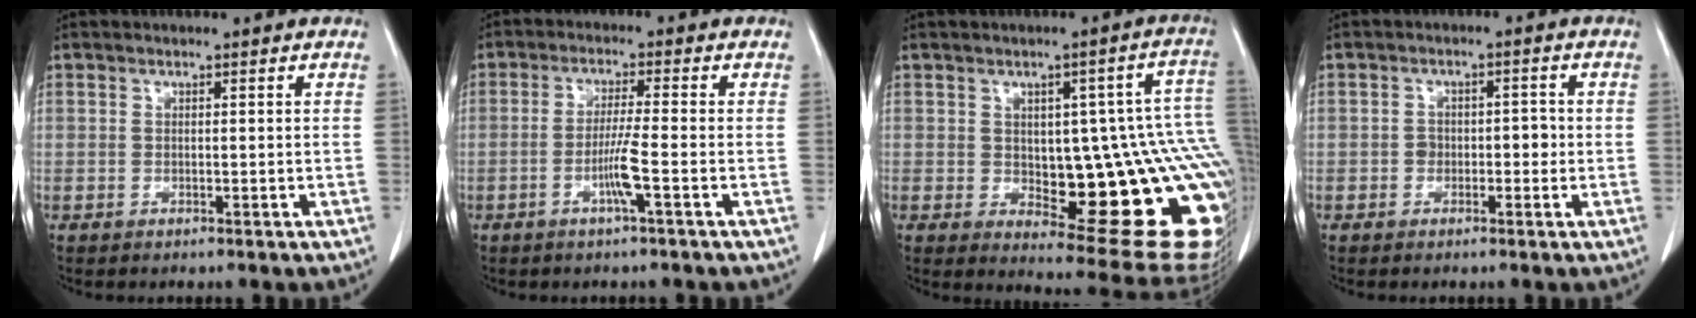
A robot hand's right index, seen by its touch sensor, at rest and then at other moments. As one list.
[{"total": 4.7, "force": [-1.7, -0.6, 4.4], "torque": [-0.085, -0.006, -0.036]}, {"total": 22.6, "force": [-2.7, 7.4, 21.1], "torque": [-0.168, 0.020, -0.009]}, {"total": 3.0, "force": [-0.7, 2.1, 2.0], "torque": [-0.025, 0.018, -0.009]}]